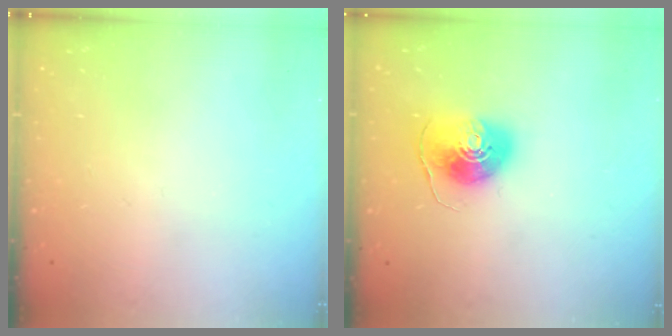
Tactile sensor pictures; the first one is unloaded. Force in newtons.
{"total": 8.8, "press": 8.8, "slide": 0.6}